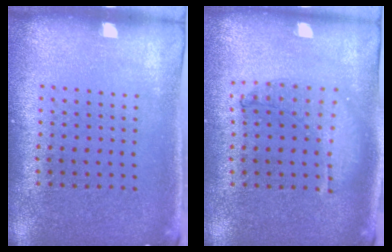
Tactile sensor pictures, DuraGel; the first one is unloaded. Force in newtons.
{"total": 1.0, "press": 1.0, "slide": 0.2}